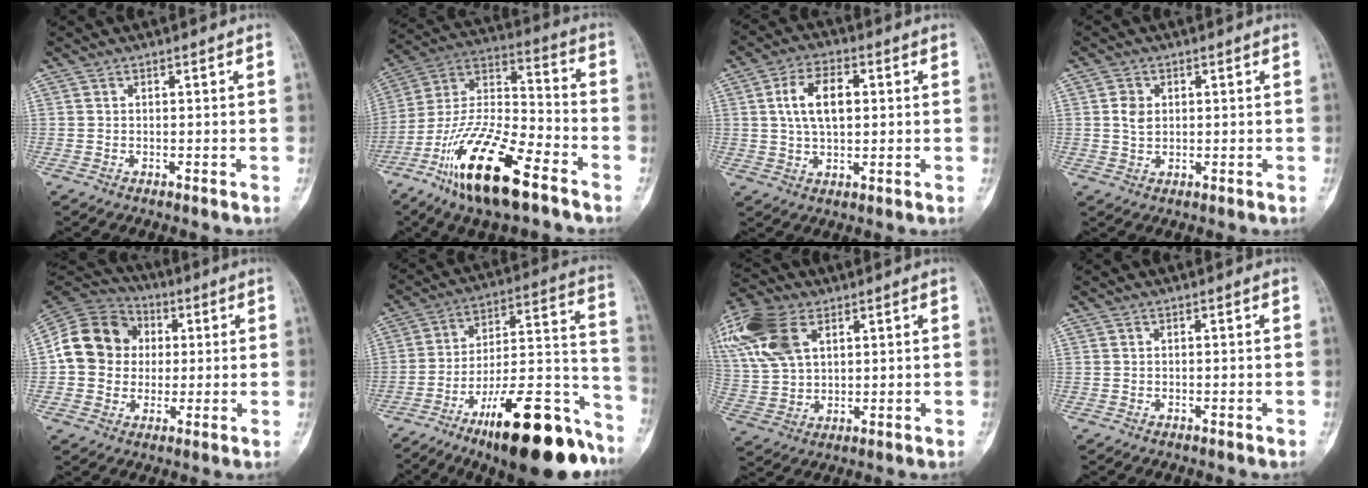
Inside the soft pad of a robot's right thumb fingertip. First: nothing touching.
{"total": 21.4, "force": [-12.5, 6.7, 16.0], "torque": [-0.321, 0.058, -0.230]}
{"total": 9.2, "force": [1.7, 5.2, 7.5], "torque": [-0.124, 0.005, 0.029]}
{"total": 3.1, "force": [0.6, 2.4, 1.9], "torque": [-0.024, -0.003, 0.013]}
{"total": 14.9, "force": [1.5, 13.2, 6.8], "torque": [-0.107, 0.028, 0.024]}
{"total": 25.4, "force": [-16.5, 7.5, 17.7], "torque": [-0.204, 0.104, -0.257]}
{"total": 17.2, "force": [7.4, 10.3, 11.5], "torque": [-0.261, 0.001, 0.146]}
{"total": 0.0}